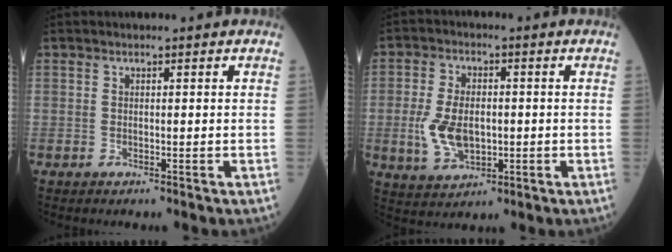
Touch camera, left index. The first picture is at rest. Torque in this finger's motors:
{"motor_torque": [0.70, -0.55, 0.11, 0.01]}